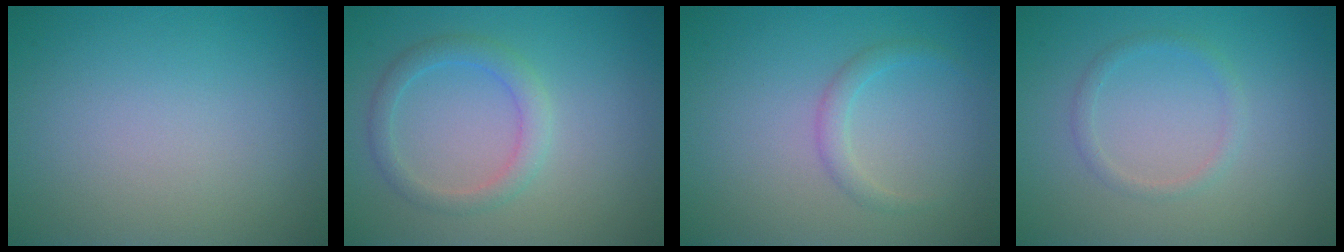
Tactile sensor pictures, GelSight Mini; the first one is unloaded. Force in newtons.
{"total": 2.3, "press": 2.3, "slide": 0.1}
{"total": 1.4, "press": 1.4, "slide": 0.0}
{"total": 1.2, "press": 1.2, "slide": 0.1}